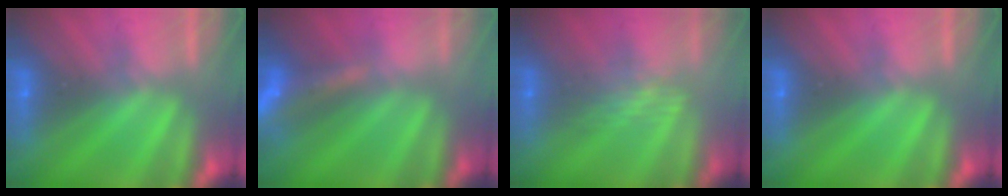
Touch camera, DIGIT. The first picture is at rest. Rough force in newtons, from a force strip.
{"total": 9.7}
{"total": 3.0}
{"total": 0.0}